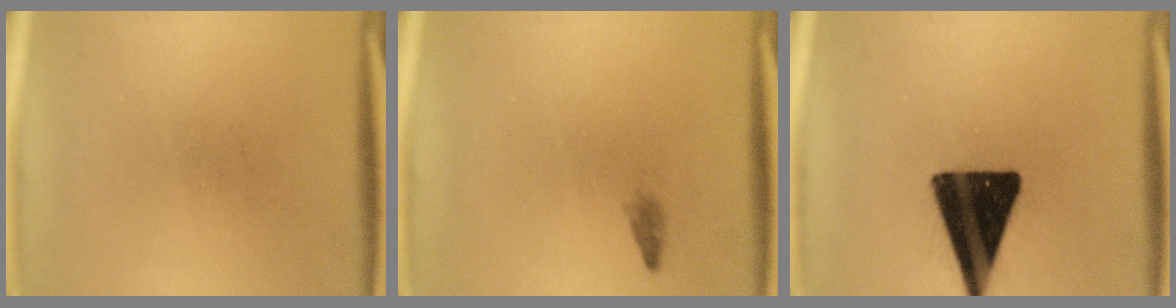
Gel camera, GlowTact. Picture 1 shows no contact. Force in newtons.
{"total": 0.8}
{"total": 19.1}